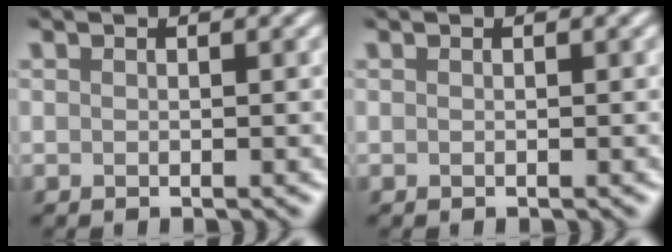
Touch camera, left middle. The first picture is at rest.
{"total": 0.0}